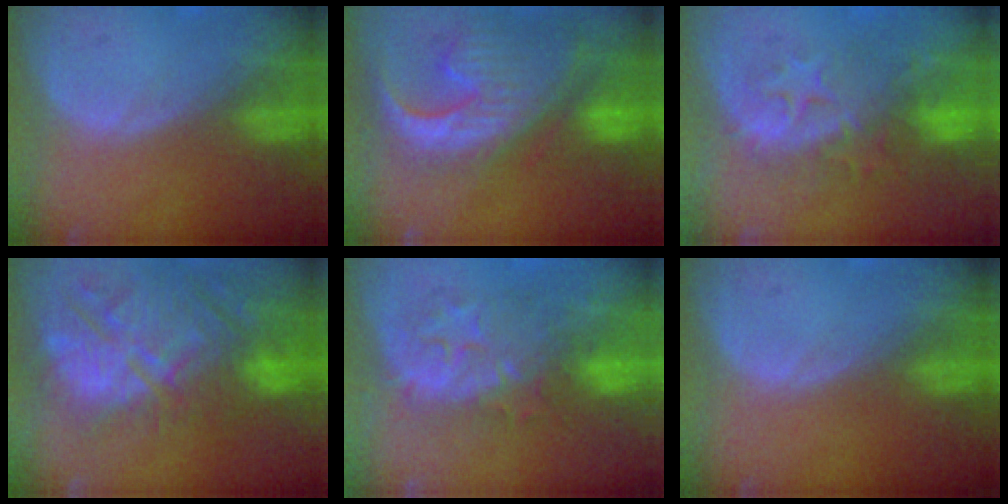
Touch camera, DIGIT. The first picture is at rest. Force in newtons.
{"total": 13.4, "press": 11.5, "slide": 6.8}
{"total": 9.8, "press": 8.8, "slide": 4.3}
{"total": 13.4, "press": 12.4, "slide": 5.0}
{"total": 8.3, "press": 8.3, "slide": 0.1}
{"total": 0.0}